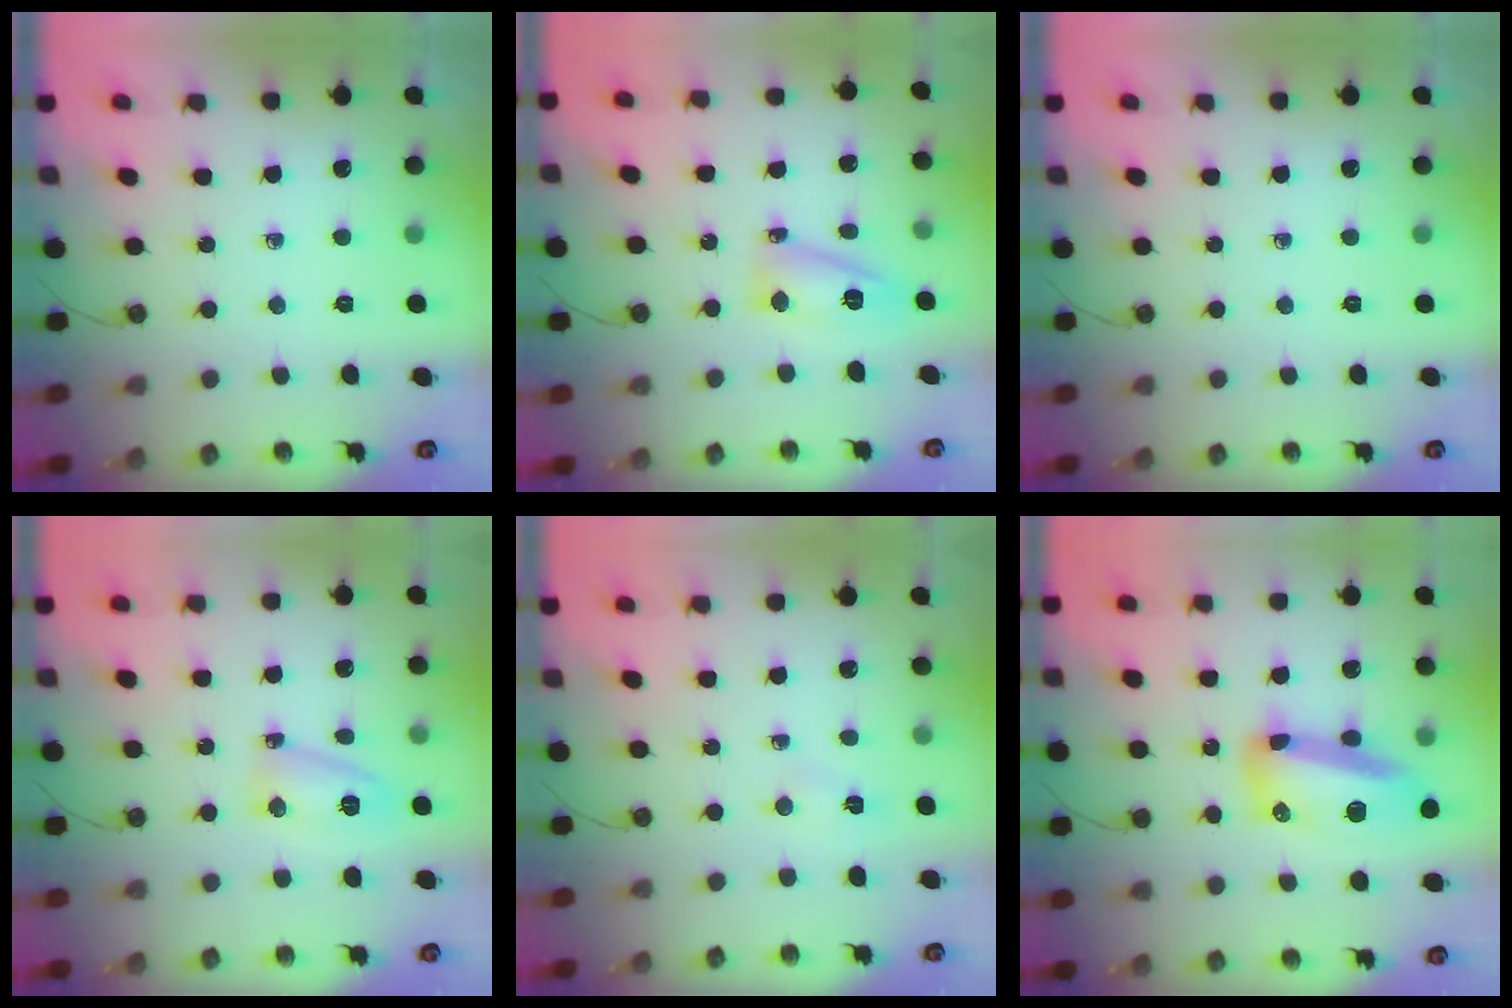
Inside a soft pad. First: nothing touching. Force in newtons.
{"total": 10.8, "press": 10.8, "slide": 1.0}
{"total": 0.0}
{"total": 6.0, "press": 5.8, "slide": 1.2}
{"total": 2.7, "press": 1.1, "slide": 2.5}
{"total": 15.4, "press": 15.3, "slide": 1.5}